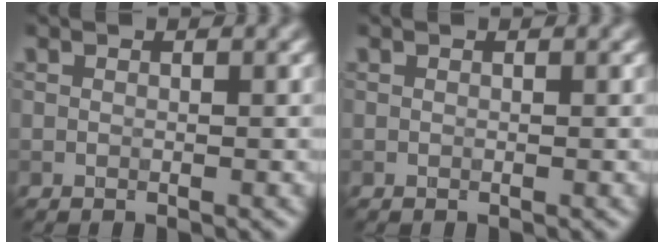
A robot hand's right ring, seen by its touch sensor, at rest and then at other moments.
{"total": 0.0}